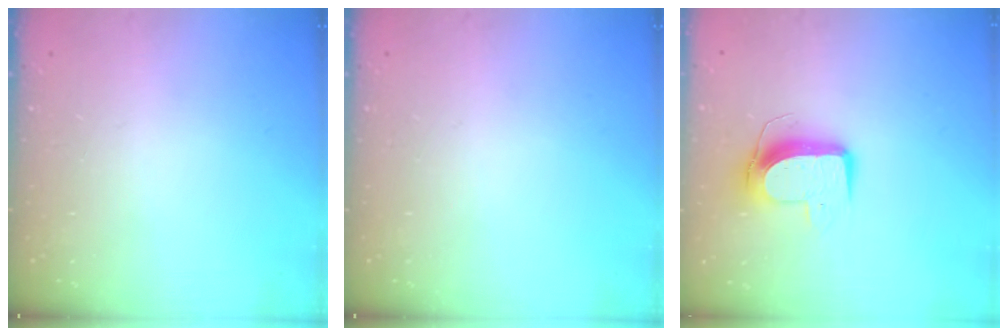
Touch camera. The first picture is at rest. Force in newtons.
{"total": 0.0}
{"total": 10.2, "press": 10.2, "slide": 0.4}